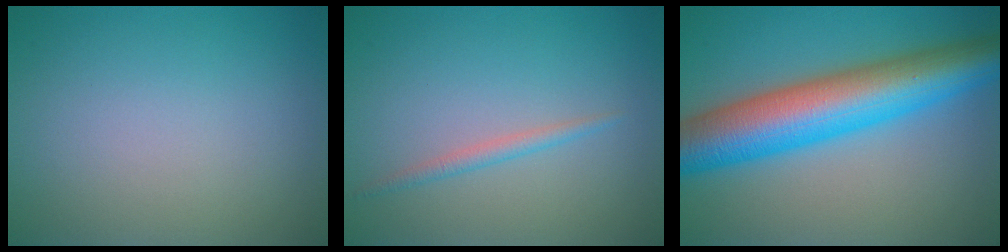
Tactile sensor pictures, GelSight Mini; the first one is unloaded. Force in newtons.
{"total": 1.2, "press": 1.2, "slide": 0.0}
{"total": 11.3, "press": 11.3, "slide": 0.1}